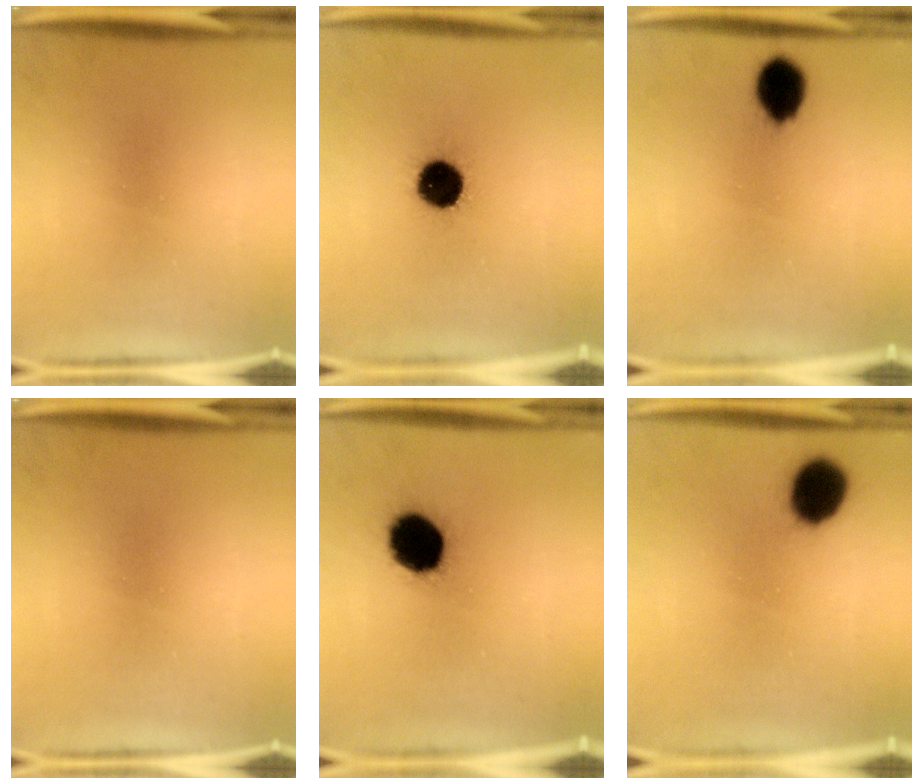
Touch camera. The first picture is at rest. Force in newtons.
{"total": 12.5}
{"total": 8.9}
{"total": 0.0}
{"total": 14.5}
{"total": 10.7}